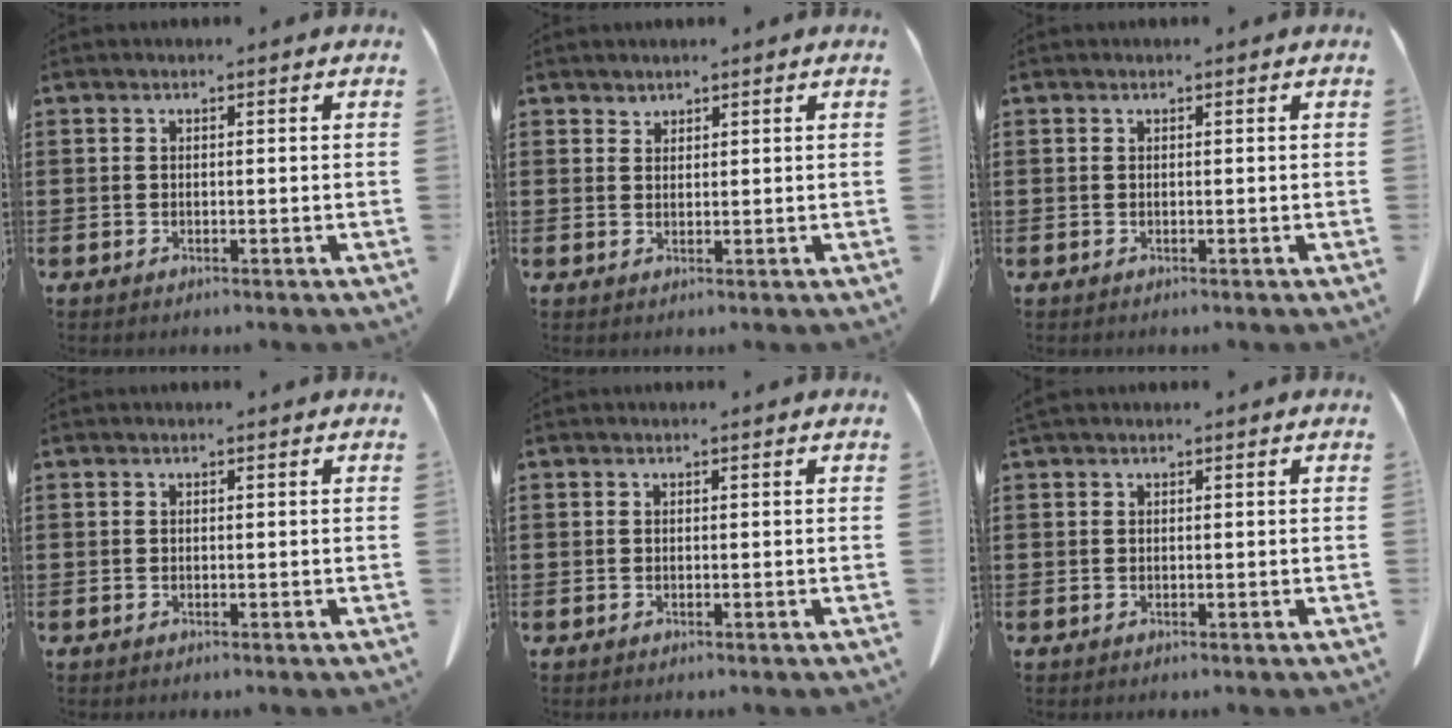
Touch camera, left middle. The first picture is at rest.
{"total": 1.3, "force": [1.2, 0.4, -0.1], "torque": [-0.001, 0.000, 0.025]}
{"total": 0.0}
{"total": 0.0}
{"total": 0.0}
{"total": 0.0}